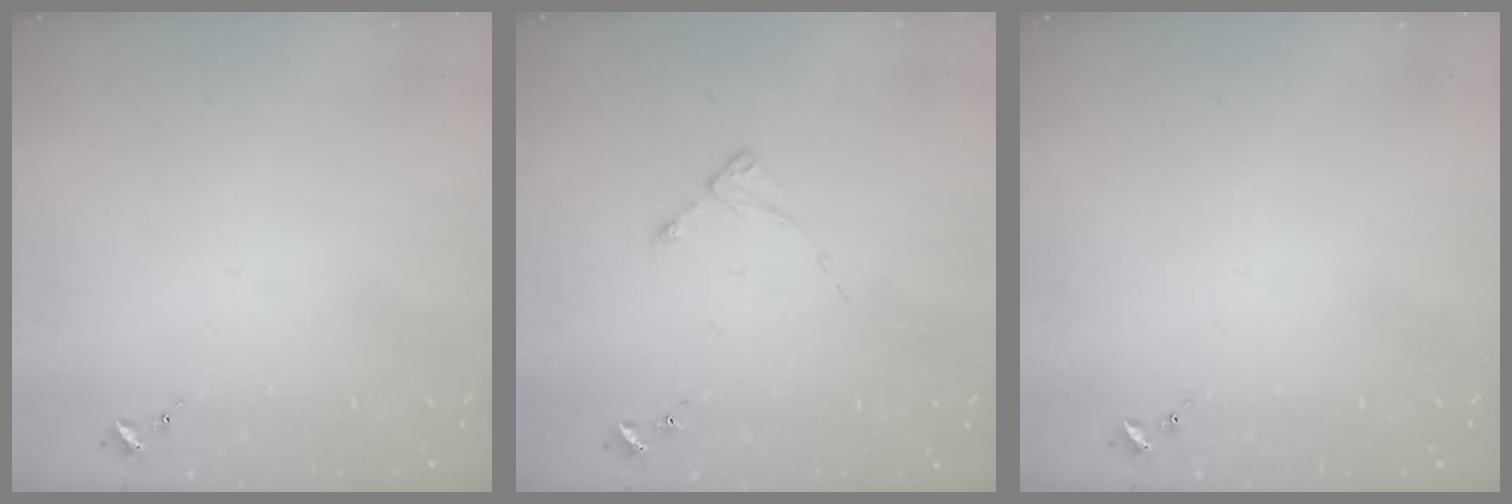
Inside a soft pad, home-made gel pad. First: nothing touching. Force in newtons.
{"total": 2.9, "press": 2.8, "slide": 0.4}
{"total": 0.0}